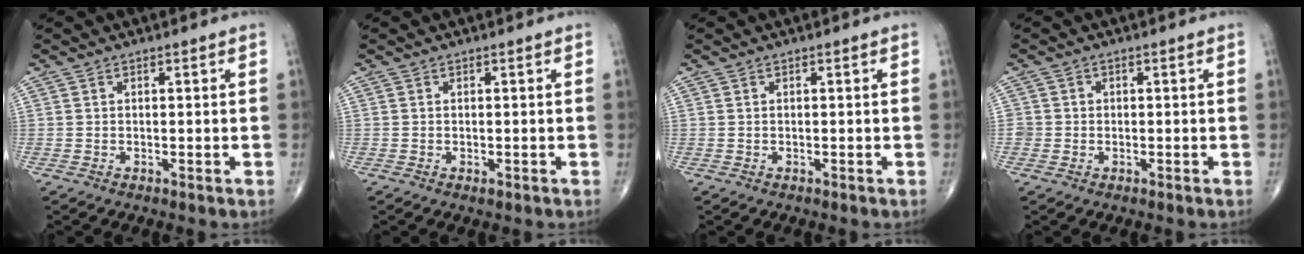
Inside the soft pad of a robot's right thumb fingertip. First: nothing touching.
{"total": 0.6, "force": [-0.2, 0.3, 0.4], "torque": [-0.006, -0.001, -0.002]}
{"total": 0.0}
{"total": 1.9, "force": [-0.2, 1.9, 0.1], "torque": [0.014, 0.008, -0.006]}